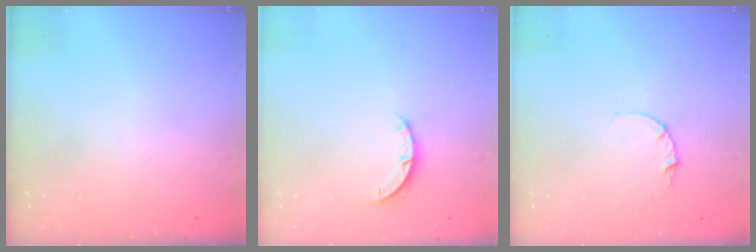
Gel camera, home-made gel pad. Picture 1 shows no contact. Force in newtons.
{"total": 2.7, "press": 2.7, "slide": 0.4}
{"total": 2.8, "press": 2.8, "slide": 0.3}